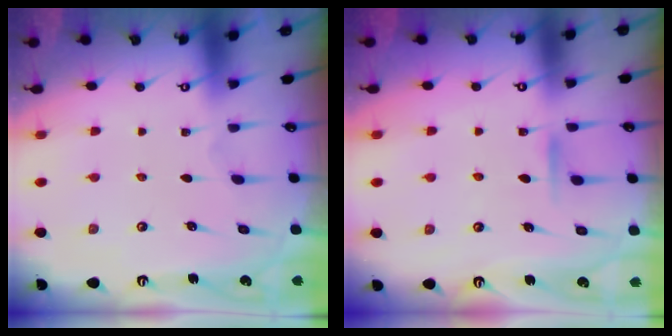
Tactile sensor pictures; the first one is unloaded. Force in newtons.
{"total": 6.4, "press": 6.4, "slide": 0.6}